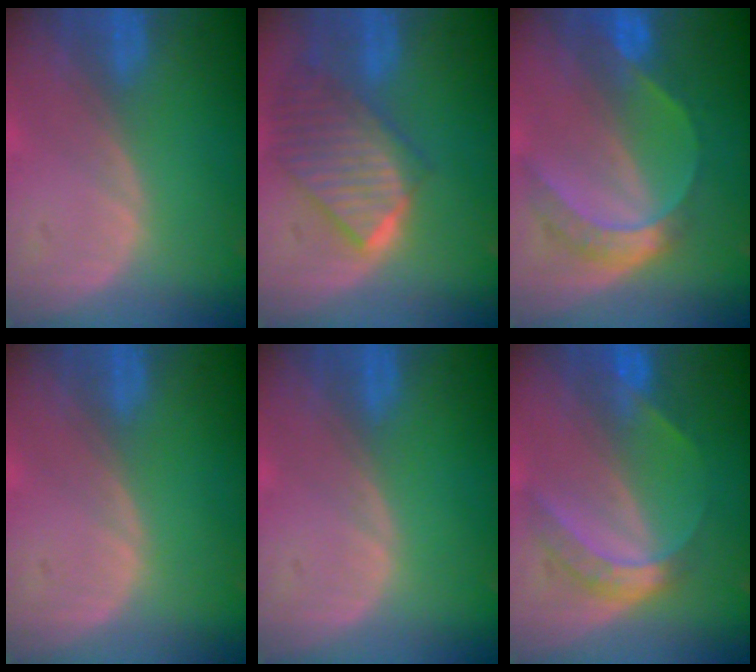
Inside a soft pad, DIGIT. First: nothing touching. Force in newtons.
{"total": 9.9, "press": 8.6, "slide": 4.8}
{"total": 7.4, "press": 6.2, "slide": 4.0}
{"total": 0.0}
{"total": 0.0}
{"total": 6.2, "press": 5.3, "slide": 3.2}